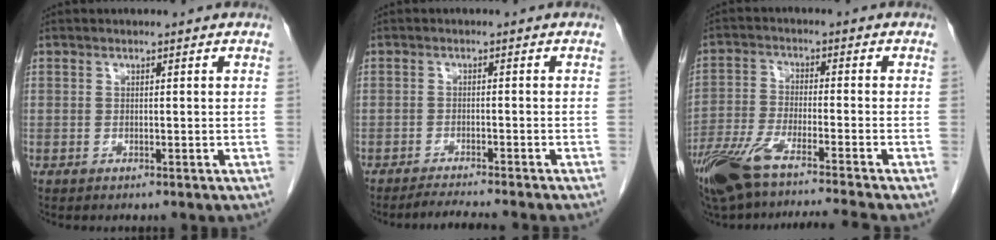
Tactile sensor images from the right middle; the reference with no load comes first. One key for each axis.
{"total": 5.2, "fx": -4.8, "fy": -0.6, "fz": 2.0, "tx": -0.028, "ty": -0.015, "tz": -0.073}
{"total": 14.9, "fx": -12.0, "fy": -0.2, "fz": 8.7, "tx": -0.170, "ty": -0.032, "tz": -0.207}